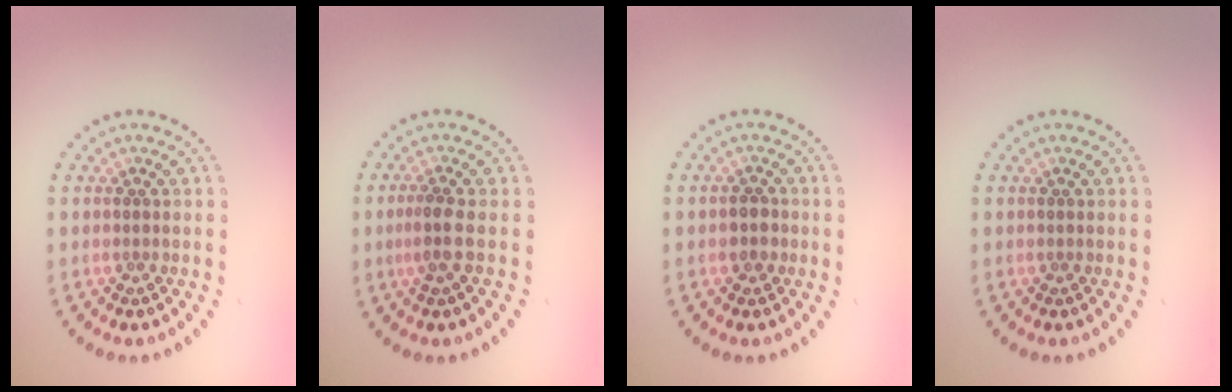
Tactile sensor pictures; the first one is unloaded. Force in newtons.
{"total": 2.0, "press": 1.6, "slide": 1.1}
{"total": 1.8, "press": 1.7, "slide": 0.6}
{"total": 0.0}